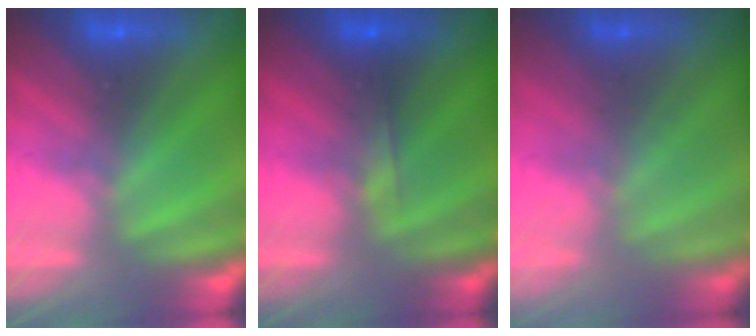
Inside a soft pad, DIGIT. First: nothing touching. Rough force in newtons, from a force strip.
{"total": 3.9}
{"total": 1.4}